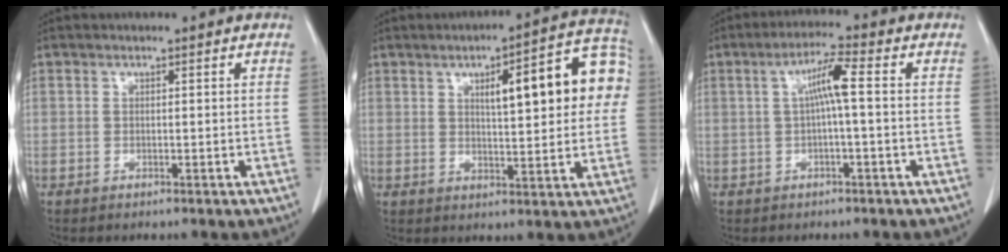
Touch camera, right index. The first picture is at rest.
{"total": 14.1, "force": [3.3, 3.4, 13.3], "torque": [-0.169, 0.036, 0.041]}
{"total": 5.1, "force": [0.4, 0.3, 5.0], "torque": [-0.093, 0.020, 0.007]}